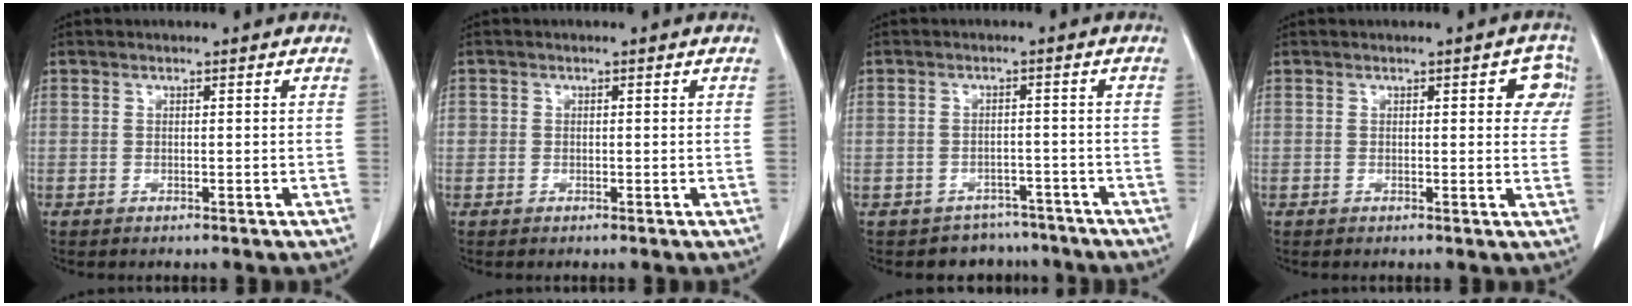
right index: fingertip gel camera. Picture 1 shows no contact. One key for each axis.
{"total": 0.9, "fx": 0.0, "fy": 0.9, "fz": 0.1, "tx": 0.007, "ty": 0.004, "tz": -0.002}
{"total": 5.5, "fx": -4.3, "fy": 3.3, "fz": -0.8, "tx": 0.022, "ty": 0.026, "tz": -0.060}
{"total": 4.1, "fx": 1.4, "fy": 1.6, "fz": 3.6, "tx": -0.025, "ty": 0.006, "tz": 0.007}